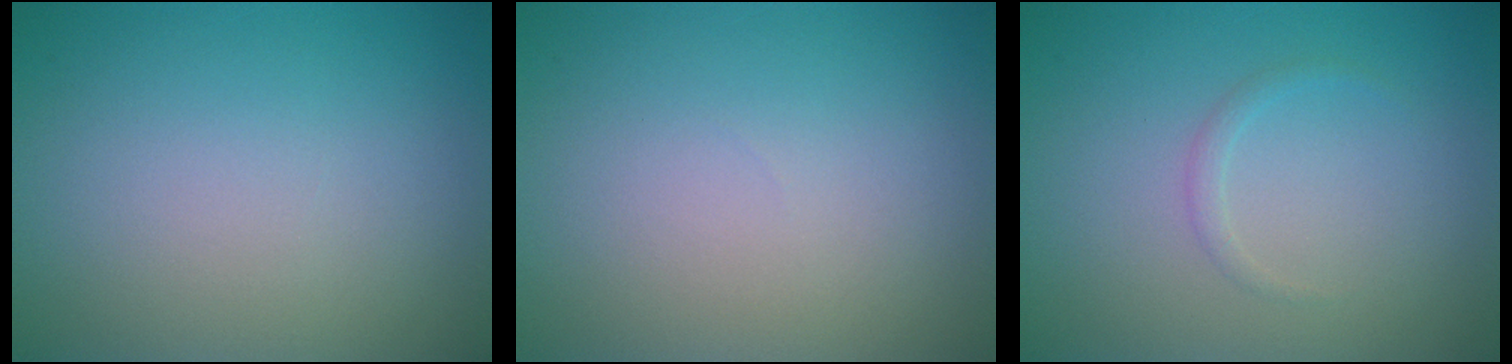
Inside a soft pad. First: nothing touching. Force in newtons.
{"total": 0.0}
{"total": 0.8, "press": 0.8, "slide": 0.1}